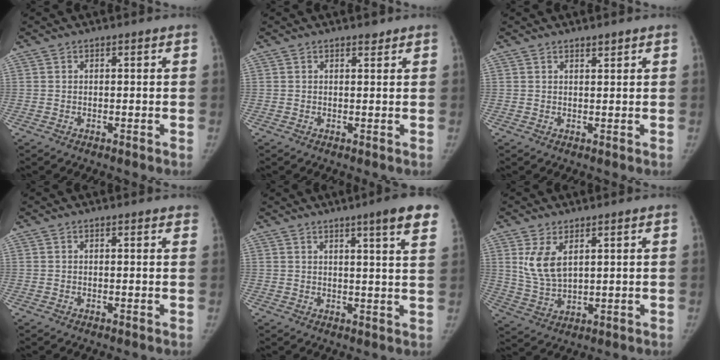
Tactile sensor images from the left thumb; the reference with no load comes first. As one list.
[{"total": 0.9, "force": [0.8, 0.4, 0.3], "torque": [0.000, -0.005, 0.011]}, {"total": 1.0, "force": [0.9, 0.2, 0.4], "torque": [0.000, -0.006, 0.016]}, {"total": 1.6, "force": [1.3, 0.3, 0.8], "torque": [-0.005, 0.003, 0.013]}, {"total": 9.7, "force": [6.2, 0.4, 7.4], "torque": [-0.083, -0.024, 0.067]}, {"total": 7.0, "force": [3.0, 3.5, 5.3], "torque": [-0.093, -0.015, 0.071]}]